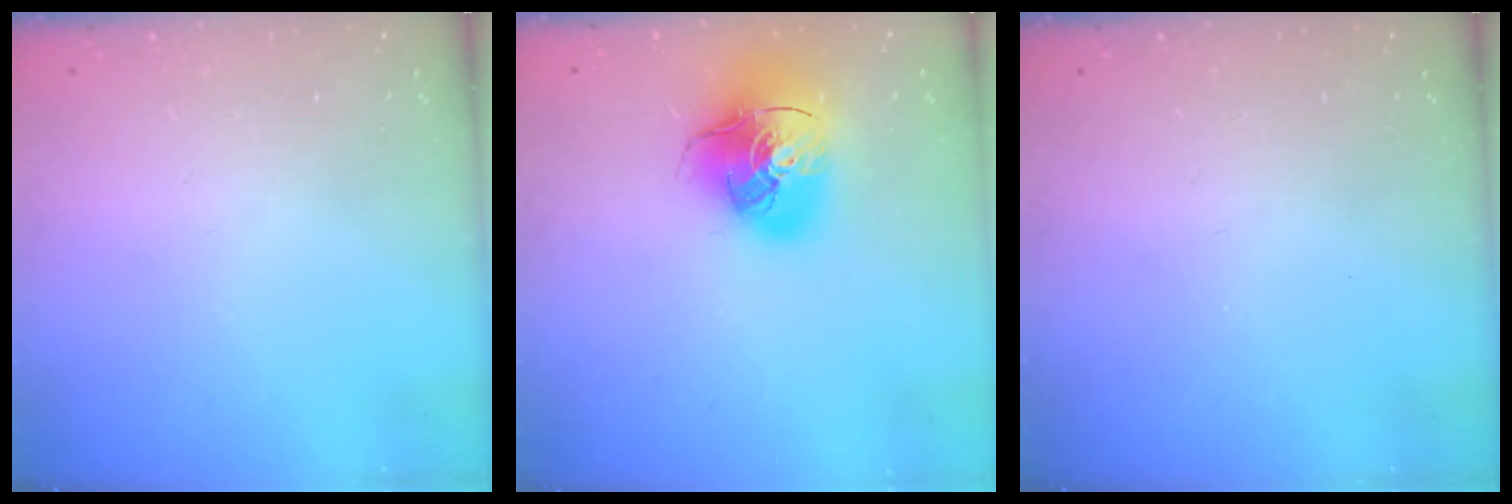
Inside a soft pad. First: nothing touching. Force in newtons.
{"total": 17.4, "press": 17.2, "slide": 2.7}
{"total": 0.0}